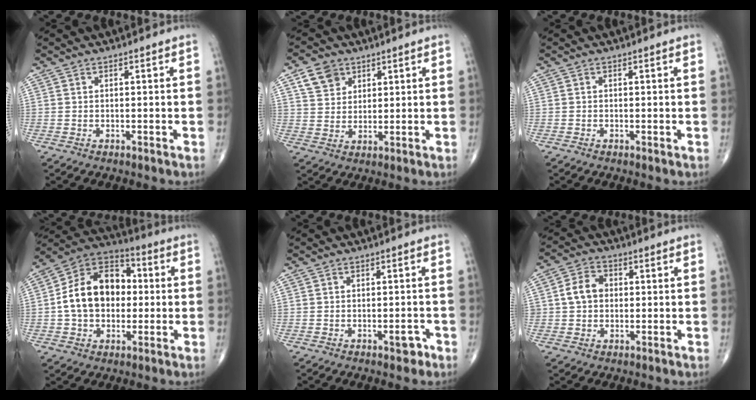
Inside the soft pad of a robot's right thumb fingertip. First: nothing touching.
{"total": 6.1, "force": [3.3, 4.6, 2.3], "torque": [-0.022, -0.013, 0.064]}
{"total": 0.0}
{"total": 16.4, "force": [0.1, 11.9, 11.4], "torque": [-0.162, 0.031, -0.007]}
{"total": 2.3, "force": [-1.3, 1.0, 1.6], "torque": [-0.013, 0.006, -0.018]}
{"total": 5.6, "force": [0.4, 4.5, 3.4], "torque": [-0.052, 0.015, 0.002]}